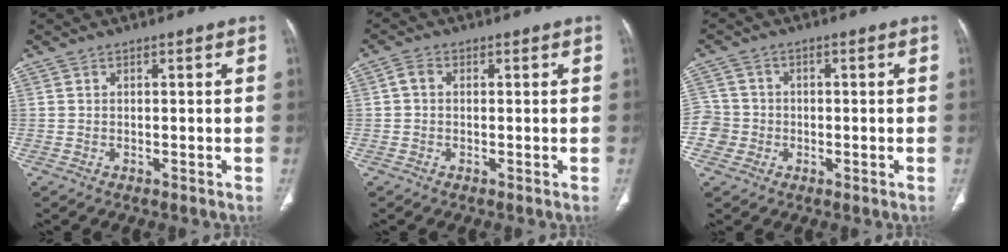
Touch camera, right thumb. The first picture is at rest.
{"total": 2.0, "force": [0.2, 1.5, 1.3], "torque": [-0.021, 0.006, 0.000]}
{"total": 4.9, "force": [-1.4, 4.7, 0.3], "torque": [0.018, 0.016, -0.032]}